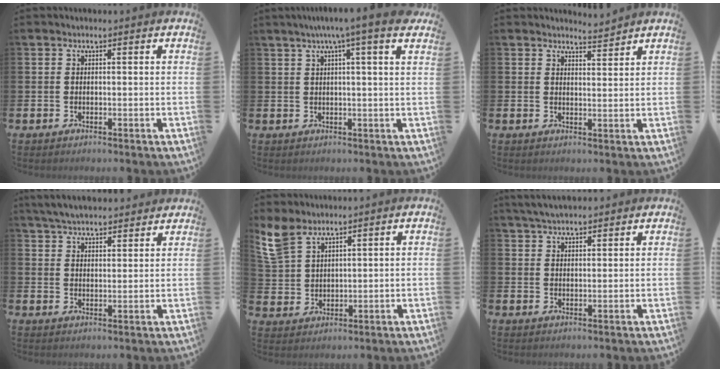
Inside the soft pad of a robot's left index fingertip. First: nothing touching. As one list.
[{"total": 4.9, "force": [3.7, -0.4, 3.3], "torque": [-0.058, -0.012, 0.060]}, {"total": 3.5, "force": [3.5, -0.1, -0.1], "torque": [0.009, -0.027, 0.060]}, {"total": 5.2, "force": [5.1, 0.8, 0.8], "torque": [-0.039, -0.019, 0.094]}, {"total": 6.0, "force": [5.0, 2.6, 2.2], "torque": [-0.056, -0.014, 0.093]}, {"total": 4.0, "force": [3.7, 0.8, 1.1], "torque": [-0.030, -0.008, 0.070]}]